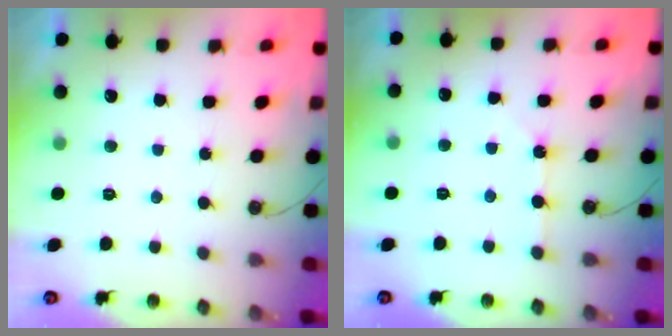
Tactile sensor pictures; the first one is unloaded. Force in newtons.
{"total": 1.5, "press": 1.5, "slide": 0.3}